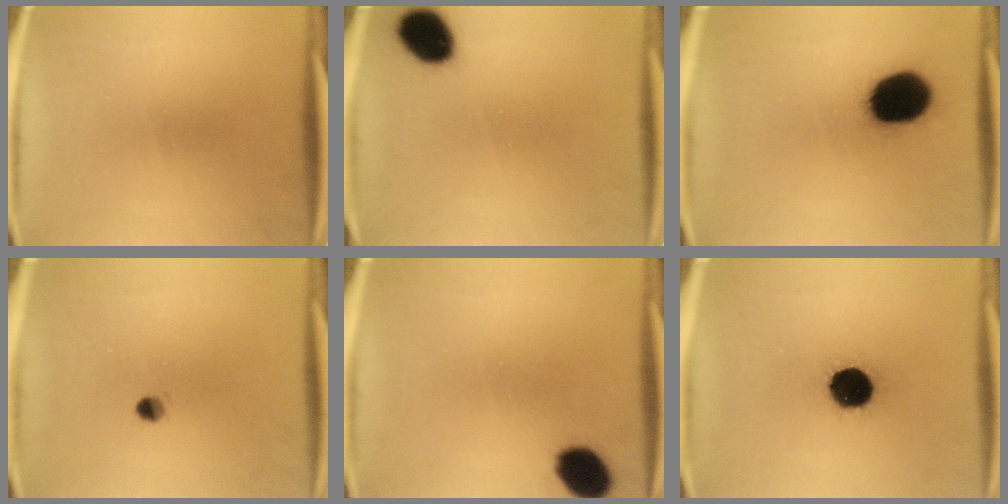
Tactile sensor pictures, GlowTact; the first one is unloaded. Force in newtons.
{"total": 9.8}
{"total": 18.2}
{"total": 2.0}
{"total": 8.8}
{"total": 13.2}